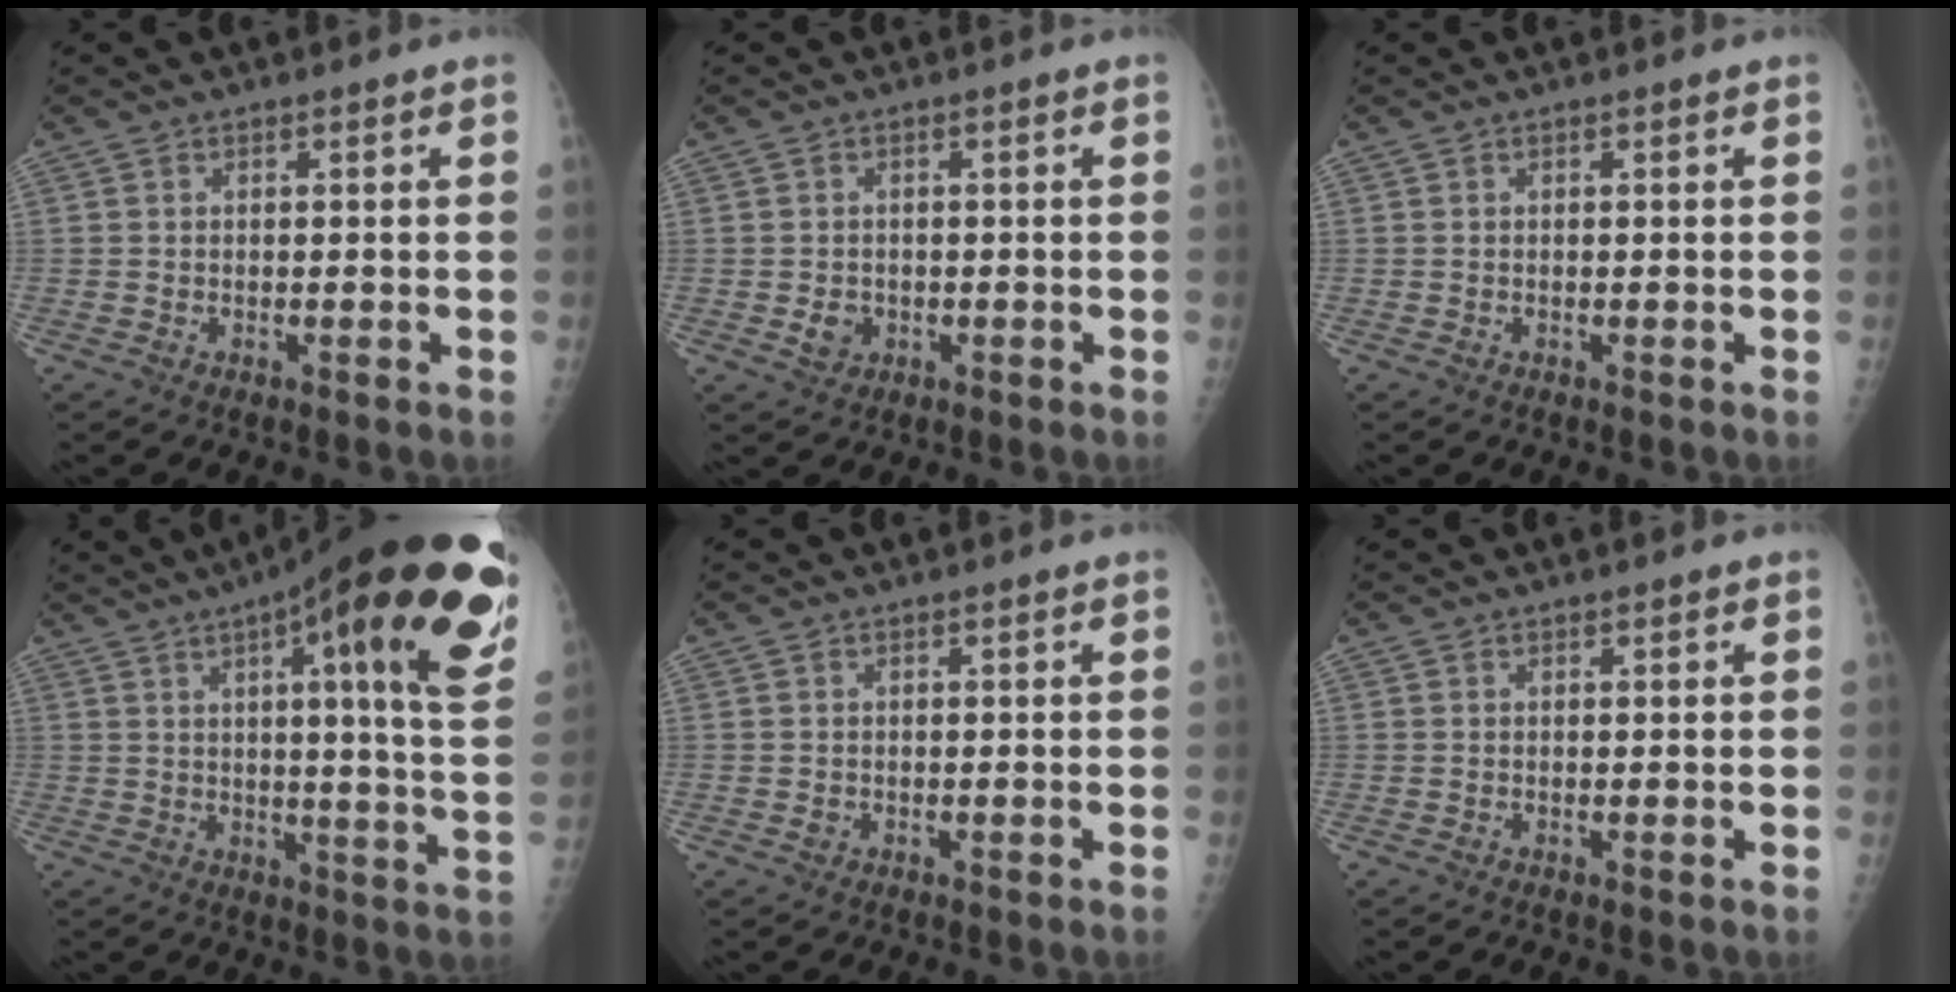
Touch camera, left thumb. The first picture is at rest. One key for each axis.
{"total": 2.6, "fx": -0.6, "fy": 2.3, "fz": 1.2, "tx": -0.010, "ty": 0.002, "tz": -0.005}
{"total": 0.0}
{"total": 28.1, "fx": 14.8, "fy": 5.3, "fz": 23.3, "tx": -0.263, "ty": -0.027, "tz": 0.197}
{"total": 0.7, "fx": 0.0, "fy": 0.6, "fz": 0.4, "tx": -0.001, "ty": 0.002, "tz": 0.000}
{"total": 0.7, "fx": 0.4, "fy": 0.2, "fz": 0.5, "tx": -0.007, "ty": 0.001, "tz": 0.004}